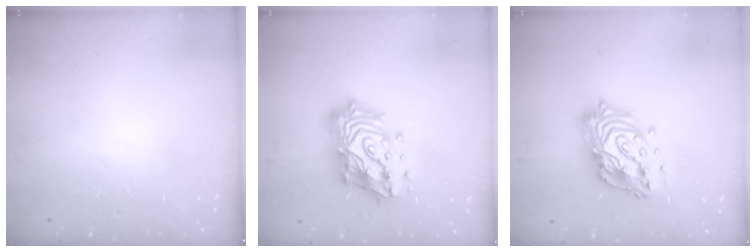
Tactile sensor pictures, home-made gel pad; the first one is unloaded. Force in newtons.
{"total": 25.6, "press": 25.5, "slide": 2.2}
{"total": 18.2, "press": 18.1, "slide": 1.5}